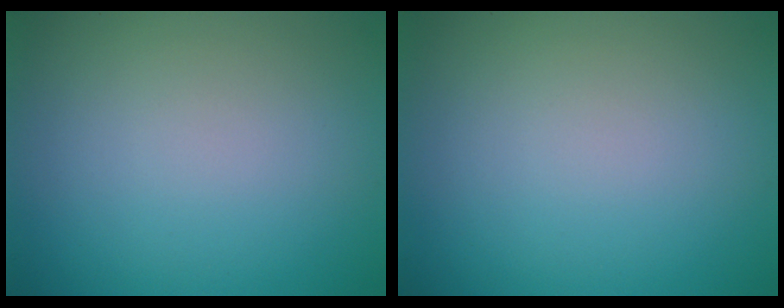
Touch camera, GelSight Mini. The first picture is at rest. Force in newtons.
{"total": 0.0}